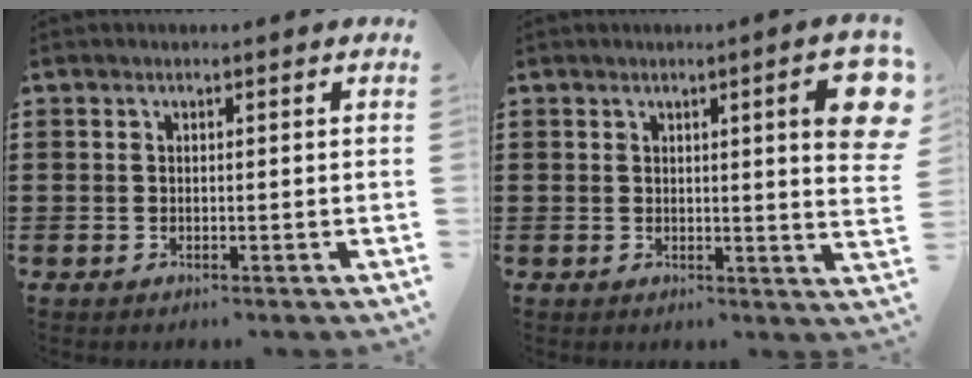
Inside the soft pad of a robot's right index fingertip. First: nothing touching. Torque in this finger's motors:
{"motor_torque": [1.03, 0.54, 0.79, 0.11]}